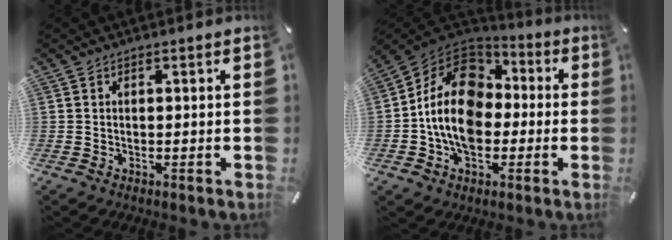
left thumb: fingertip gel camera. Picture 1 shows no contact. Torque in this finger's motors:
{"motor_torque": [2.11, 2.34, 1.38, -0.79, 0.31]}